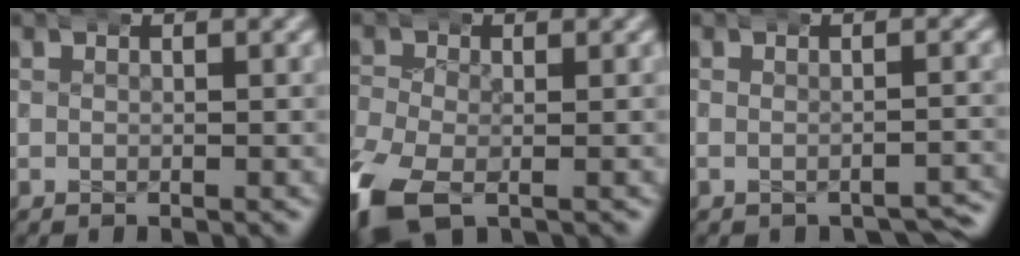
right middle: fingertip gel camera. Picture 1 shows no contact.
{"total": 5.8, "force": [-3.3, 3.8, 2.9], "torque": [-0.084, -0.021, -0.043]}
{"total": 2.2, "force": [-2.2, 0.4, 0.3], "torque": [-0.005, 0.000, -0.034]}